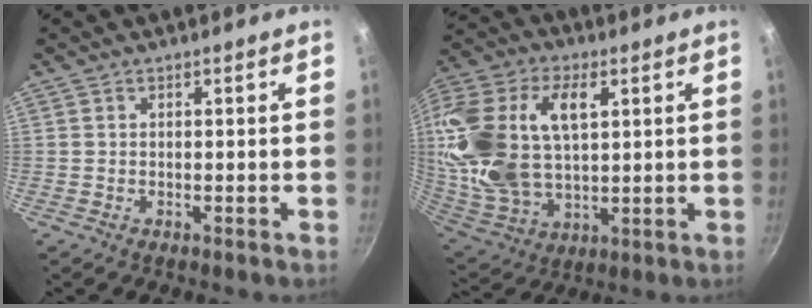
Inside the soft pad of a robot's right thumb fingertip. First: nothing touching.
{"total": 25.8, "force": [7.0, 15.7, 19.2], "torque": [-0.407, -0.002, 0.133]}